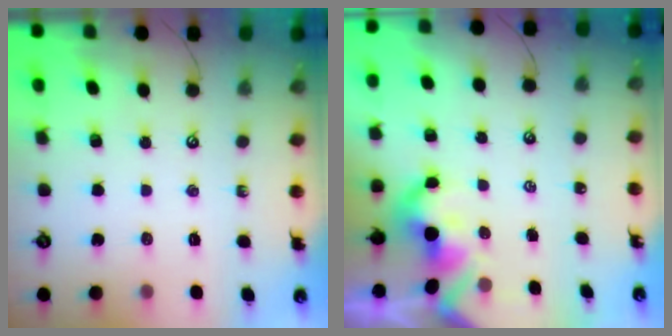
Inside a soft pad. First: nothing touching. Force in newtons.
{"total": 5.7, "press": 5.6, "slide": 0.7}